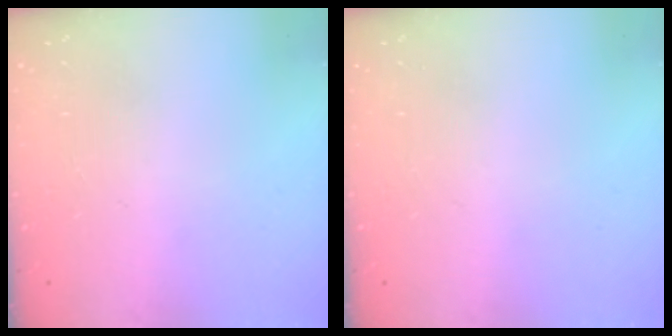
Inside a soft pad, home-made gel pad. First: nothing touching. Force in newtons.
{"total": 0.0}